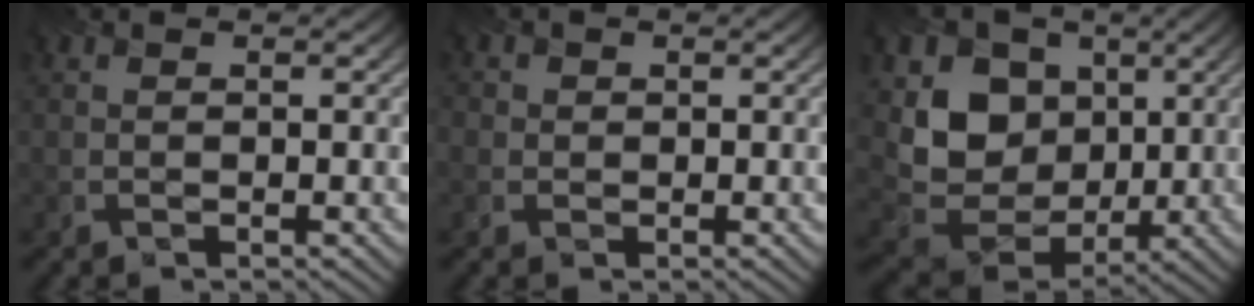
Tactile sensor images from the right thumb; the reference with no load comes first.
{"total": 1.5, "force": [0.3, 1.5, 0.3], "torque": [-0.009, 0.001, -0.001]}
{"total": 11.4, "force": [2.4, 9.3, 6.1], "torque": [-0.145, -0.010, 0.038]}